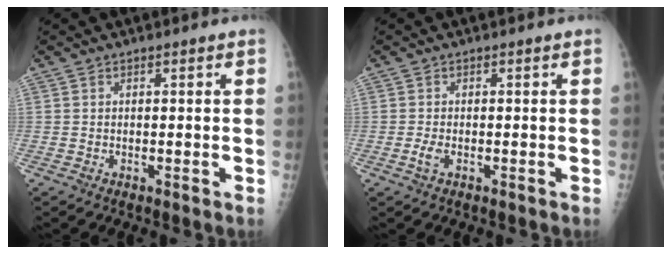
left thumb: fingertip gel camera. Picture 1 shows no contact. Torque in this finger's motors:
{"motor_torque": [-0.10, 0.07, 0.05, 0.02, 0.01]}